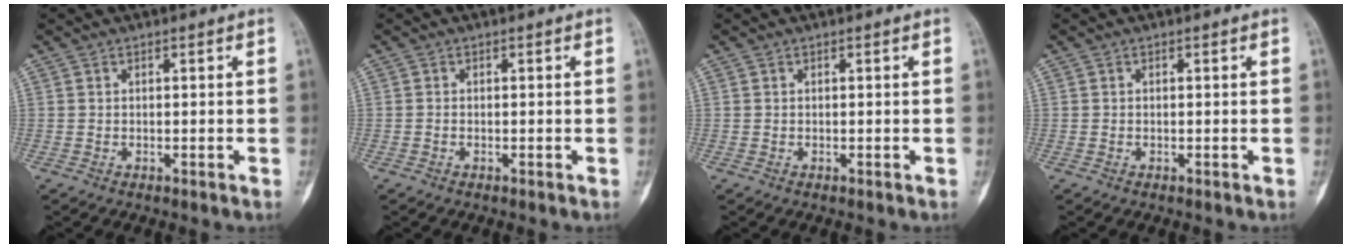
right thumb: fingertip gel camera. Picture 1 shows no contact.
{"total": 0.0}
{"total": 0.0}
{"total": 0.0}